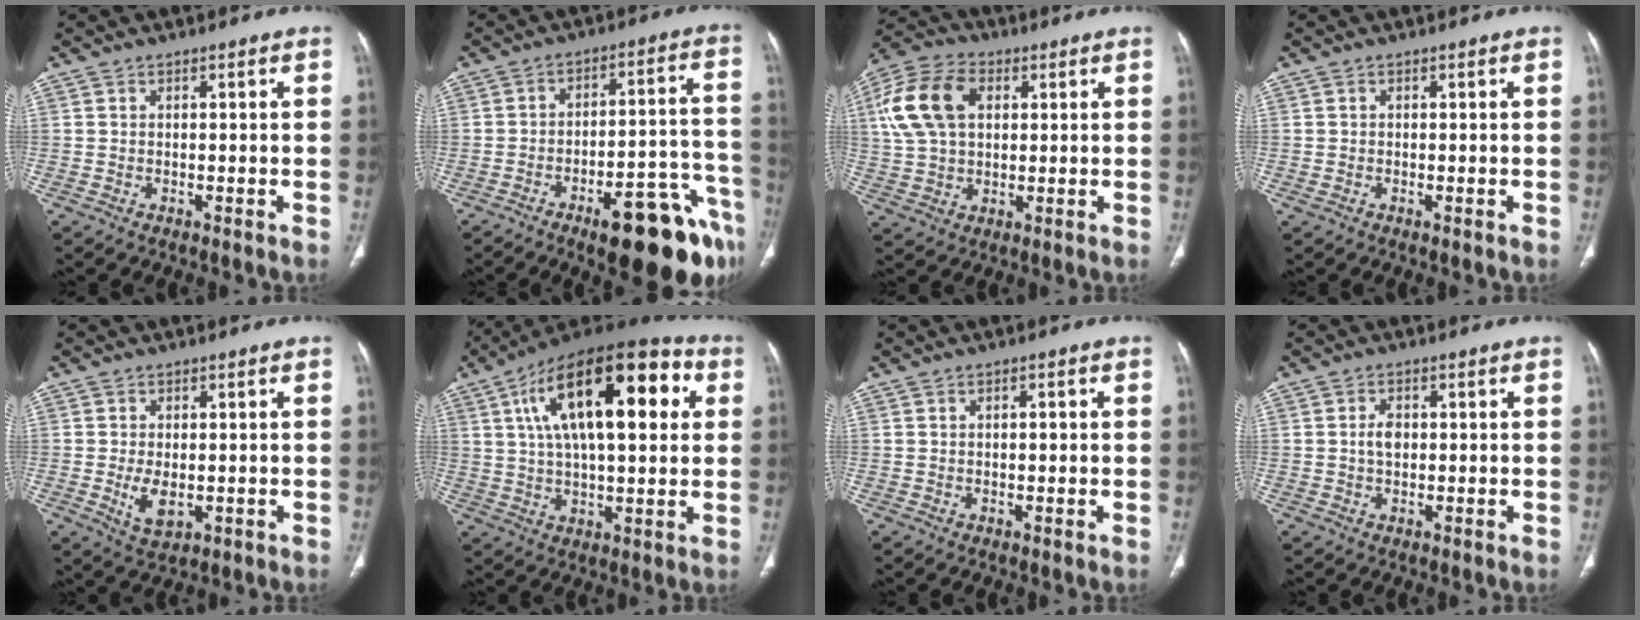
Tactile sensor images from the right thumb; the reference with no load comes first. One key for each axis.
{"total": 18.4, "fx": -11.3, "fy": 5.0, "fz": 13.7, "tx": -0.115, "ty": 0.080, "tz": -0.156}
{"total": 14.6, "fx": 3.8, "fy": 9.7, "fz": 10.3, "tx": -0.199, "ty": 0.017, "tz": 0.068}
{"total": 0.9, "fx": -0.3, "fy": 0.5, "fz": 0.7, "tx": -0.015, "ty": 0.001, "tz": -0.002}
{"total": 5.1, "fx": -0.9, "fy": 2.9, "fz": 4.1, "tx": -0.073, "ty": -0.009, "tz": -0.007}
{"total": 25.4, "fx": 7.5, "fy": 10.8, "fz": 21.8, "tx": -0.336, "ty": 0.021, "tz": 0.110}
{"total": 1.3, "fx": 0.1, "fy": 0.6, "fz": 1.1, "tx": -0.016, "ty": 0.003, "tz": 0.001}
{"total": 2.8, "fx": 0.1, "fy": 1.8, "fz": 2.1, "tx": -0.036, "ty": 0.003, "tz": 0.001}